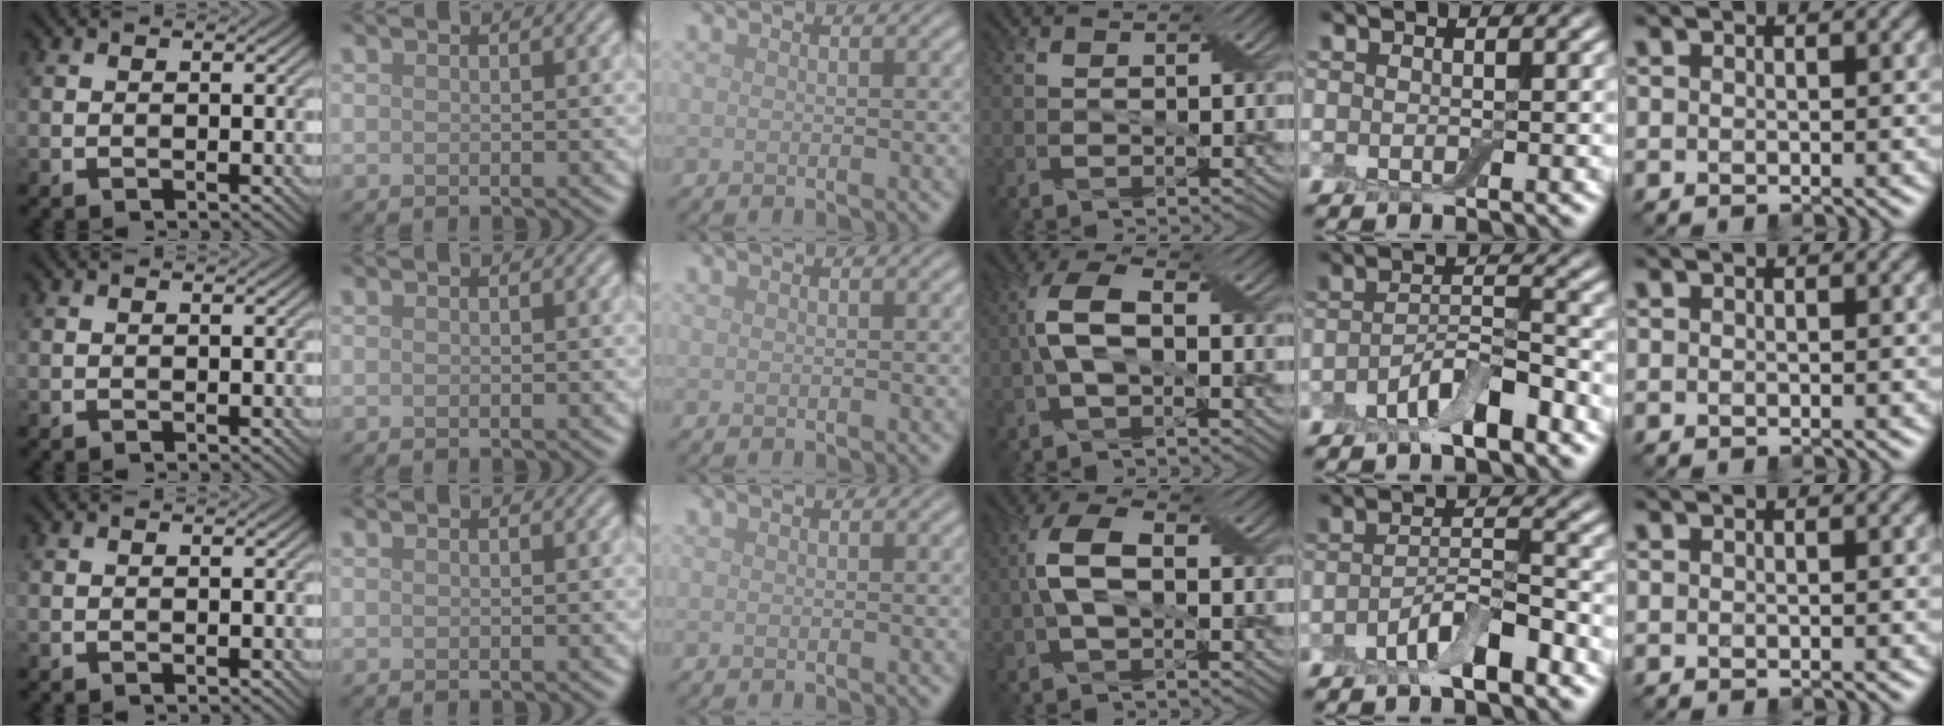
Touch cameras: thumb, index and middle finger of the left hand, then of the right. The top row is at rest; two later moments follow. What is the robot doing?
{"motion": "fold", "object": "bandage"}